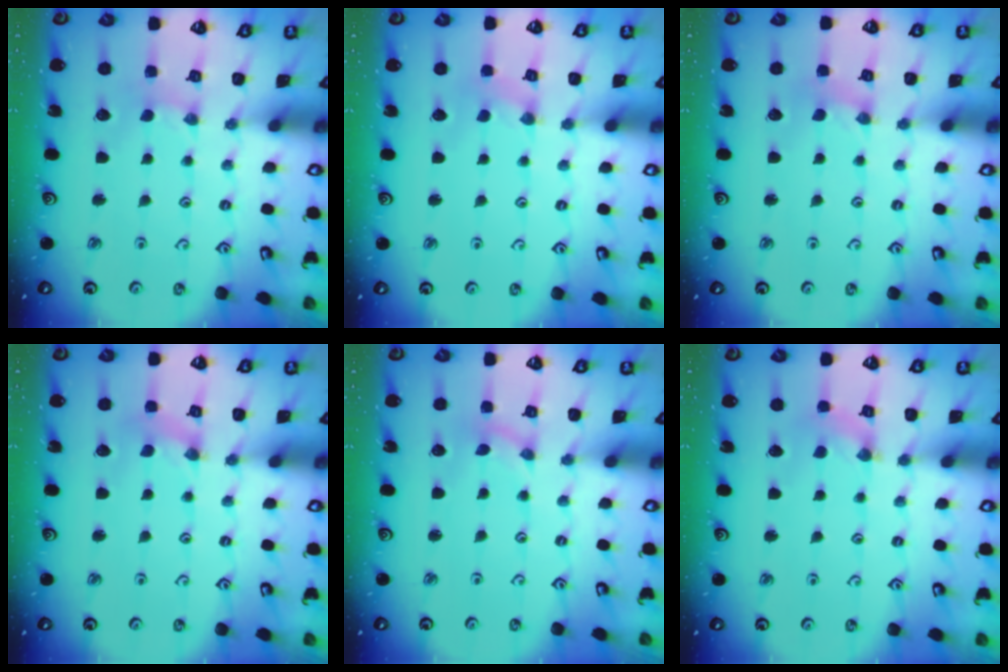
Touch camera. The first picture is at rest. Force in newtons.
{"total": 0.0}
{"total": 0.0}
{"total": 0.0}
{"total": 0.0}
{"total": 0.8, "press": 0.7, "slide": 0.2}